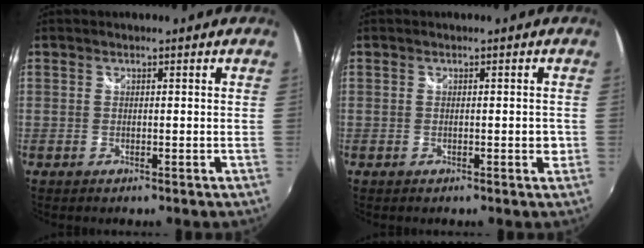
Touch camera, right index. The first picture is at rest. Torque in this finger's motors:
{"motor_torque": [1.34, 0.80, 0.00, 0.00]}